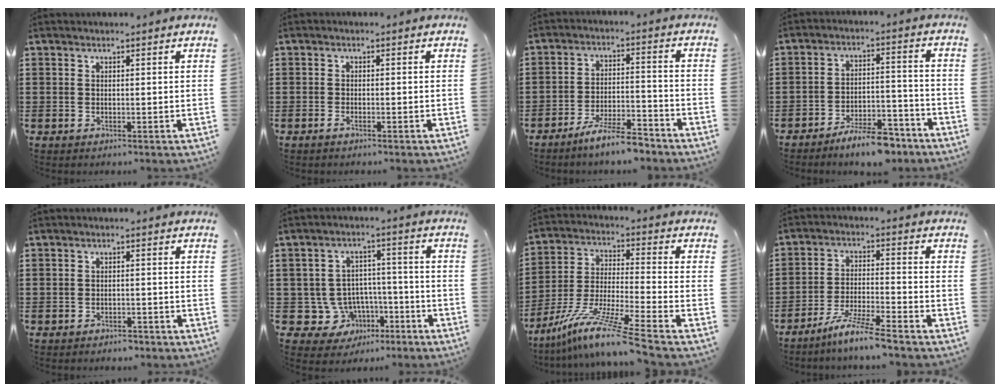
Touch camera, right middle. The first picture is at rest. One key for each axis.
{"total": 0.6, "fx": -0.4, "fy": 0.0, "fz": 0.5, "tx": -0.010, "ty": -0.004, "tz": -0.007}
{"total": 6.6, "fx": -5.8, "fy": 0.2, "fz": 3.2, "tx": -0.064, "ty": -0.005, "tz": -0.108}
{"total": 7.1, "fx": -6.2, "fy": 1.3, "fz": 3.1, "tx": -0.048, "ty": 0.012, "tz": -0.112}
{"total": 1.3, "fx": -1.3, "fy": 0.3, "fz": 0.0, "tx": -0.006, "ty": 0.000, "tz": -0.028}
{"total": 7.1, "fx": -3.0, "fy": 6.2, "fz": 1.5, "tx": -0.067, "ty": 0.007, "tz": -0.050}
{"total": 10.6, "fx": -8.5, "fy": -0.7, "fz": 6.4, "tx": -0.135, "ty": -0.010, "tz": -0.175}
{"total": 6.4, "fx": -5.6, "fy": -0.7, "fz": 3.1, "tx": -0.069, "ty": -0.019, "tz": -0.108}